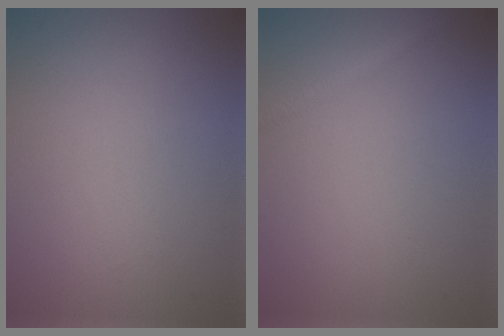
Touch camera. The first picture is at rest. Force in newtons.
{"total": 1.1, "press": 1.1, "slide": 0.0}